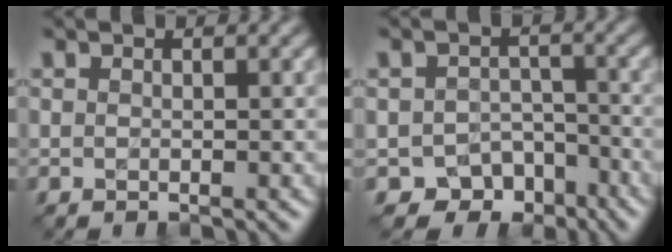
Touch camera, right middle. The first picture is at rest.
{"total": 5.5, "force": [-3.9, 3.6, 1.2], "torque": [0.003, -0.005, -0.047]}